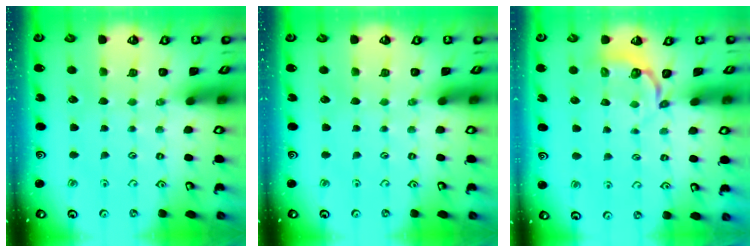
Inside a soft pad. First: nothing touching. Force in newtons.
{"total": 0.0}
{"total": 3.6, "press": 2.6, "slide": 2.4}